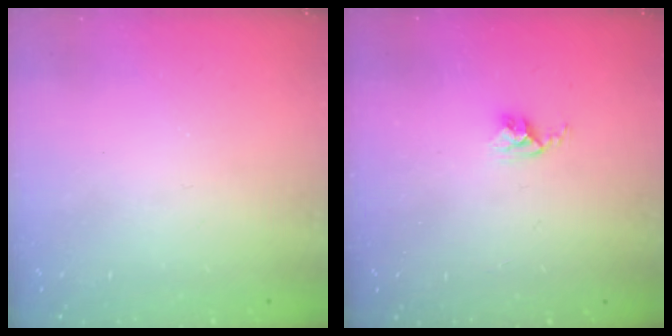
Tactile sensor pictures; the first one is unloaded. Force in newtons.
{"total": 2.8, "press": 2.7, "slide": 0.4}